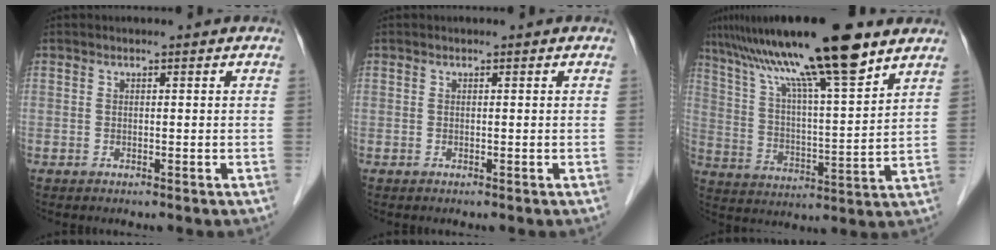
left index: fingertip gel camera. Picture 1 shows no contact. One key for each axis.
{"total": 0.0}
{"total": 19.9, "fx": 14.1, "fy": 1.4, "fz": 13.9, "tx": -0.245, "ty": 0.028, "tz": 0.241}